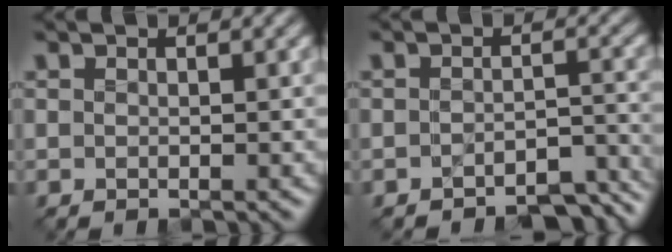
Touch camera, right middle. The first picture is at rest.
{"total": 3.9, "force": [-3.4, 1.0, 1.5], "torque": [-0.012, -0.001, -0.043]}